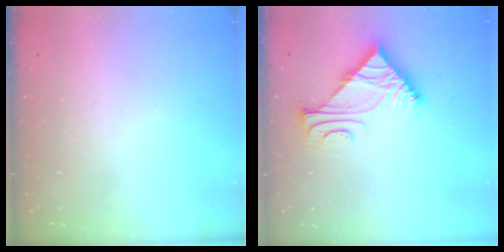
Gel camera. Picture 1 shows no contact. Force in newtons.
{"total": 6.2, "press": 6.2, "slide": 0.4}